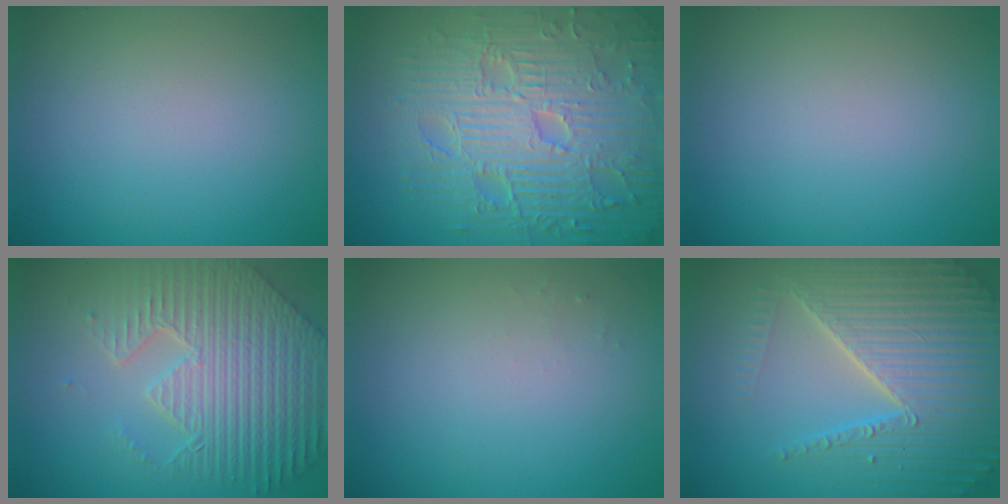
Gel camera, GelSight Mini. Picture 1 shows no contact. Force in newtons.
{"total": 10.8, "press": 7.2, "slide": 8.1}
{"total": 0.0}
{"total": 8.7, "press": 6.3, "slide": 6.0}
{"total": 0.5, "press": 0.5, "slide": 0.2}
{"total": 7.1, "press": 6.9, "slide": 1.6}